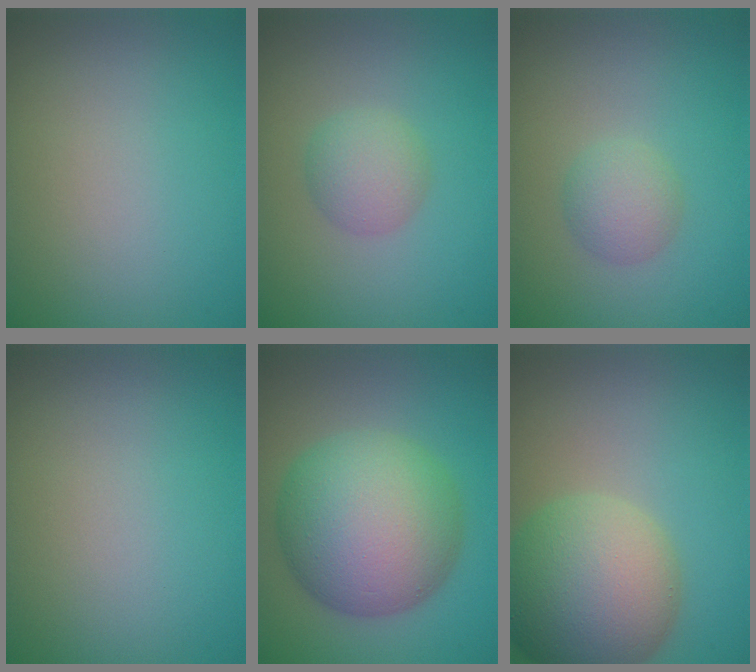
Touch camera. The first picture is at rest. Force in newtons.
{"total": 2.6, "press": 2.6, "slide": 0.0}
{"total": 2.3, "press": 2.3, "slide": 0.1}
{"total": 0.0}
{"total": 11.8, "press": 11.8, "slide": 0.2}
{"total": 9.9, "press": 9.9, "slide": 0.4}